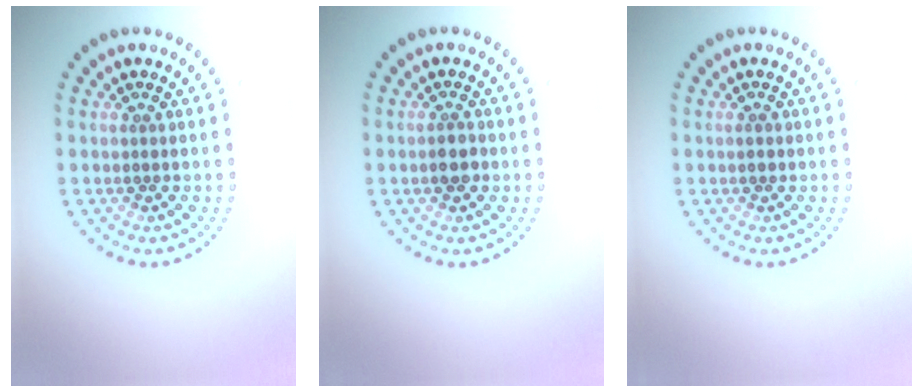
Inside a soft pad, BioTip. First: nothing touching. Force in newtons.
{"total": 1.7, "press": 1.7, "slide": 0.5}
{"total": 0.8, "press": 0.8, "slide": 0.0}